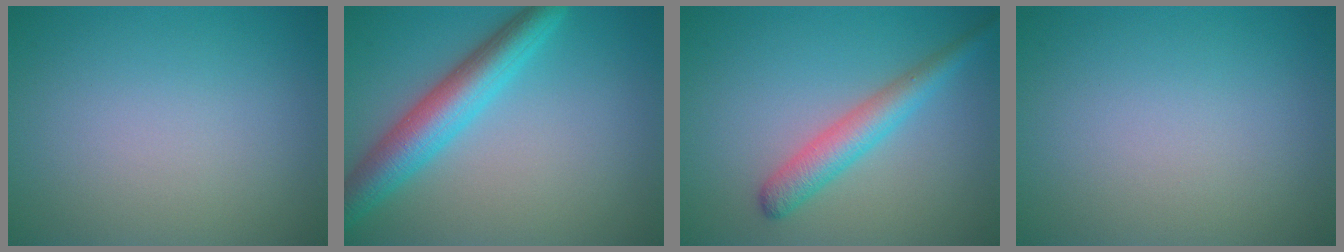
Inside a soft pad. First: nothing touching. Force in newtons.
{"total": 5.5, "press": 5.5, "slide": 0.1}
{"total": 2.8, "press": 2.8, "slide": 0.2}
{"total": 0.0}